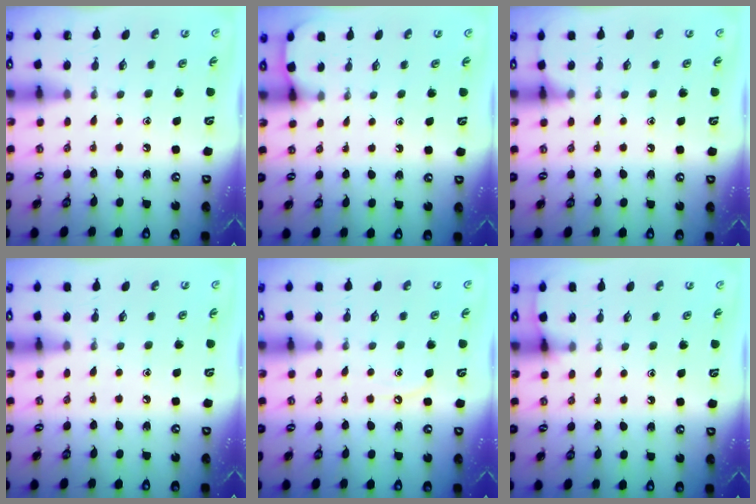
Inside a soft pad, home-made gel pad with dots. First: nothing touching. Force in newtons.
{"total": 2.6, "press": 2.6, "slide": 0.2}
{"total": 4.5, "press": 4.4, "slide": 0.6}
{"total": 2.9, "press": 2.9, "slide": 0.5}
{"total": 4.9, "press": 4.9, "slide": 0.5}
{"total": 4.0, "press": 4.0, "slide": 0.3}